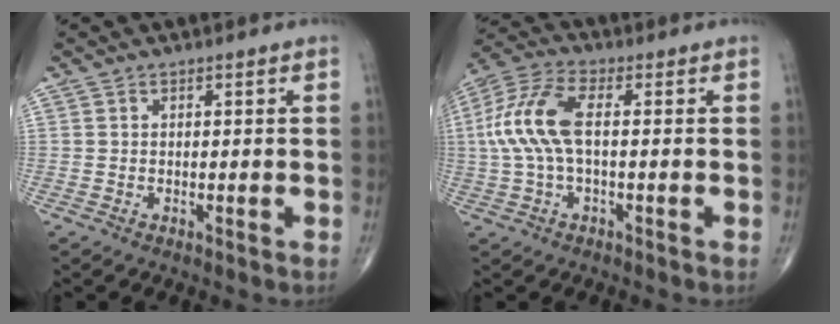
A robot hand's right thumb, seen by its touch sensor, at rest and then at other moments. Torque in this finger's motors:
{"motor_torque": [0.05, 0.81, 1.25, -0.14, 0.16]}